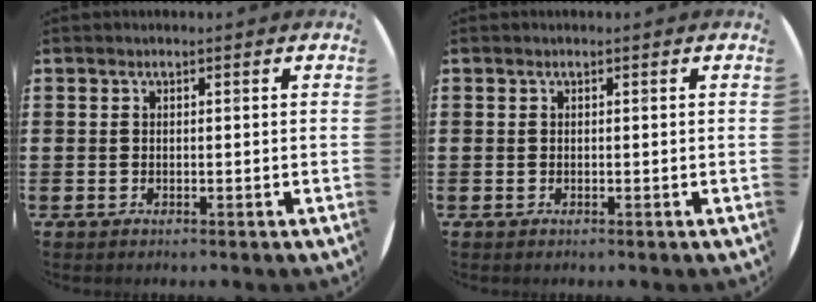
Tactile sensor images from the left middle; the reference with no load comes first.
{"total": 0.0}